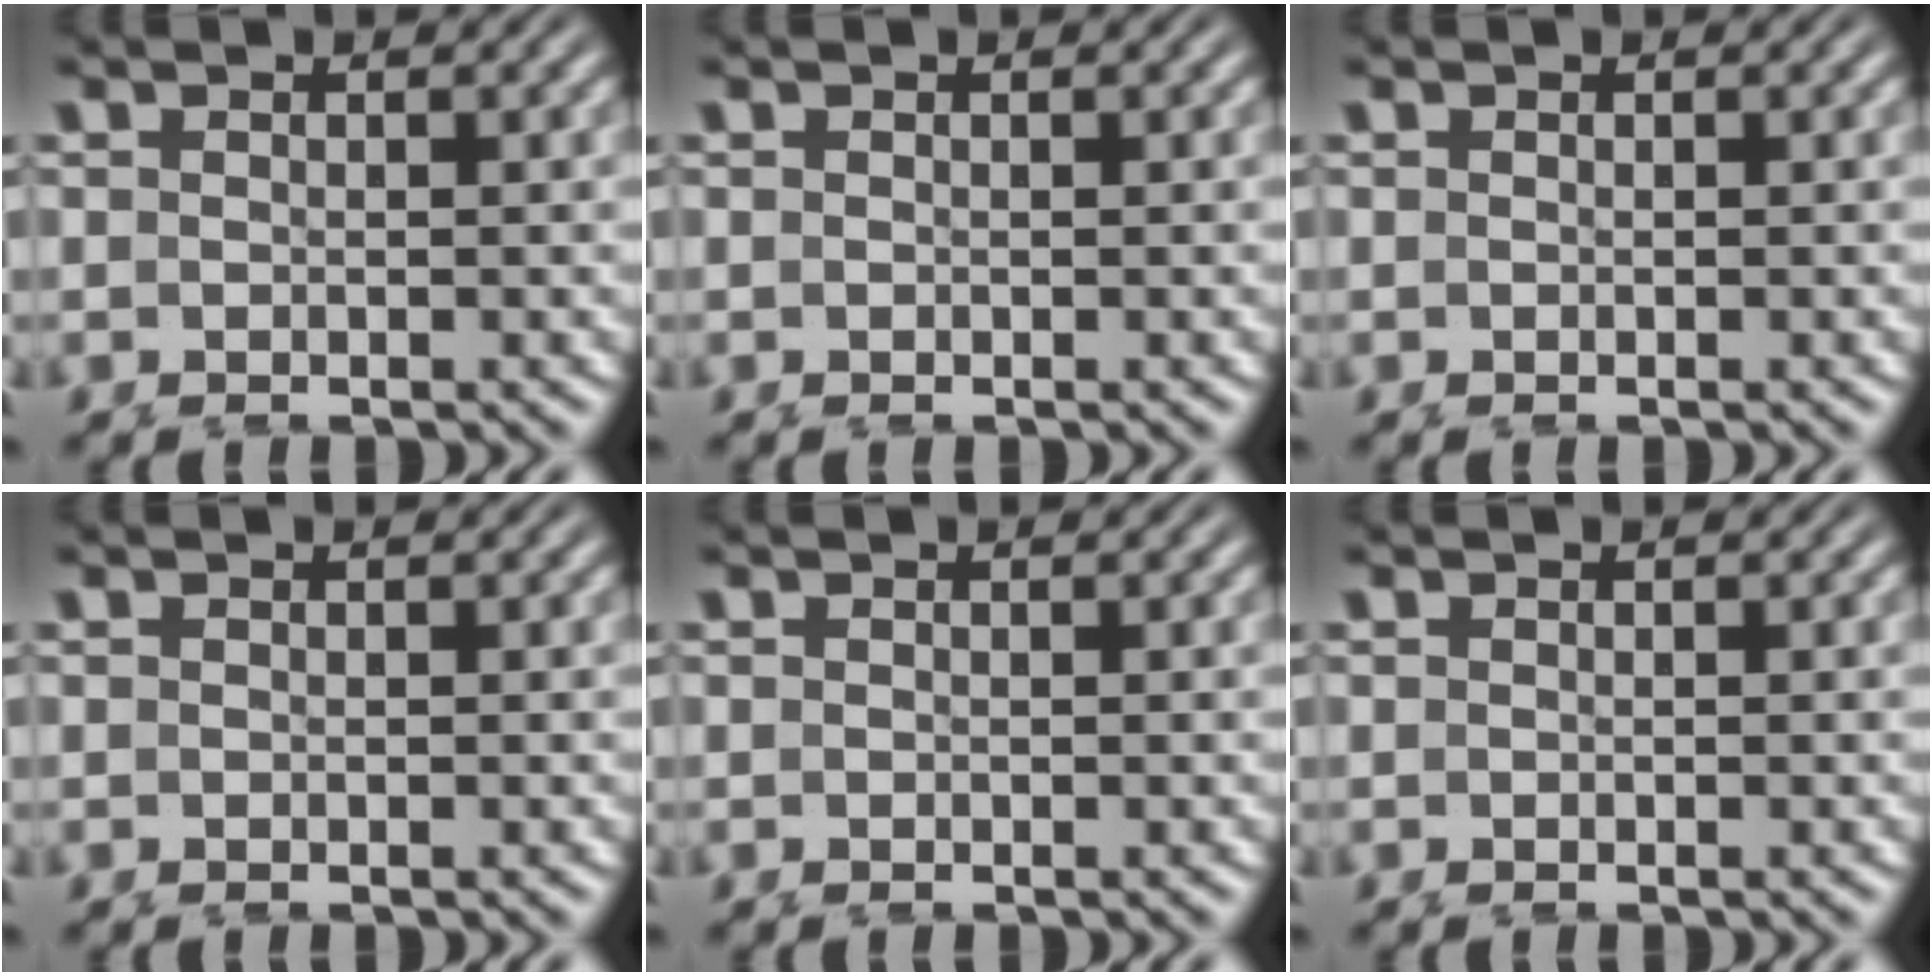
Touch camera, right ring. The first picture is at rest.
{"total": 0.0}
{"total": 0.0}
{"total": 0.0}
{"total": 0.0}
{"total": 0.0}